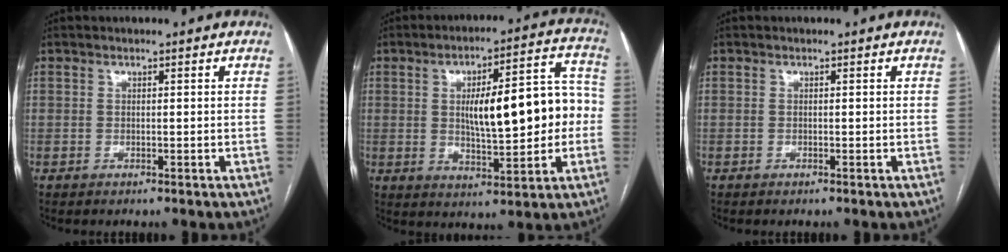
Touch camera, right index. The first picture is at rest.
{"total": 15.2, "force": [0.1, 4.5, 14.5], "torque": [-0.205, 0.035, 0.010]}
{"total": 0.0}